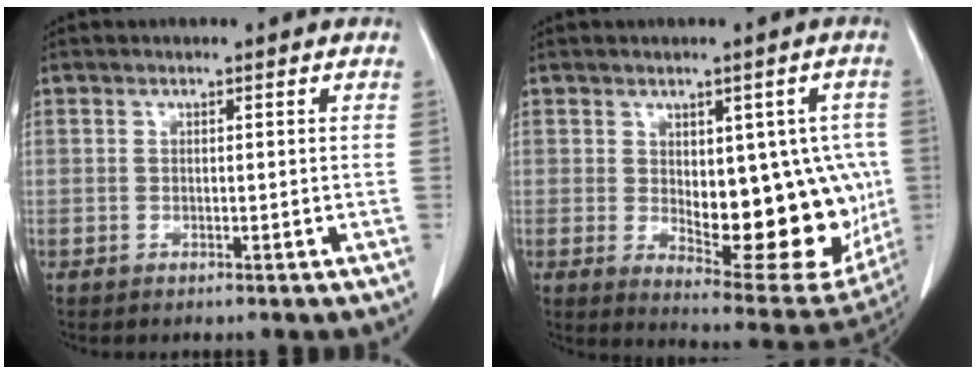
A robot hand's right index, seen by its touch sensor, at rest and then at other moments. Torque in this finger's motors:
{"motor_torque": [0.51, 0.20, 0.33, 0.11]}